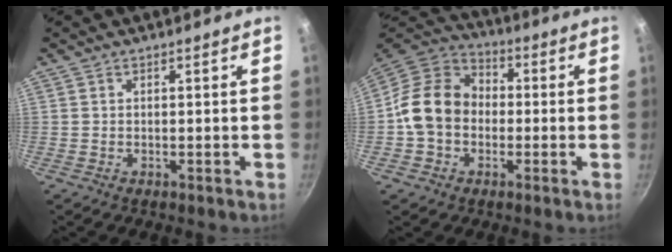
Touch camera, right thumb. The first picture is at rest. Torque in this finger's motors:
{"motor_torque": [1.02, 2.30, 0.73, -0.91, 0.40]}